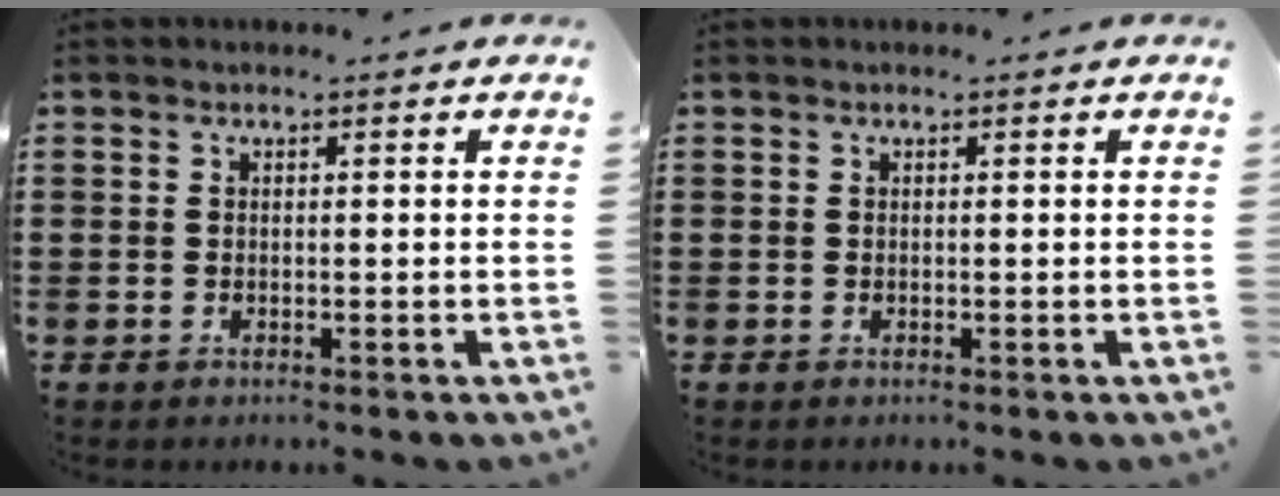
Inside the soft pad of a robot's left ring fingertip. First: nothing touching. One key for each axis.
{"total": 0.0}